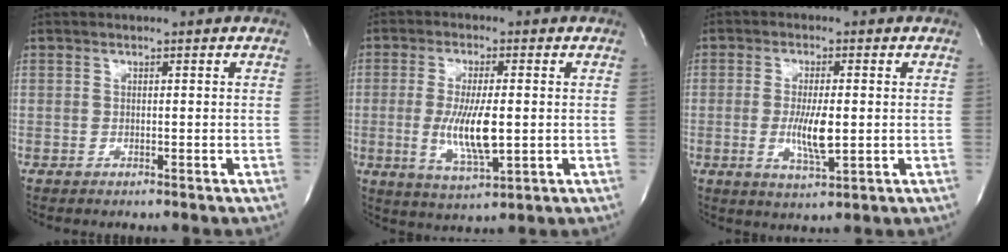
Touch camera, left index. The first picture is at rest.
{"total": 8.6, "force": [-0.7, 1.8, 8.3], "torque": [-0.167, -0.017, -0.009]}
{"total": 6.0, "force": [-0.6, 1.3, 5.8], "torque": [-0.114, -0.011, -0.008]}